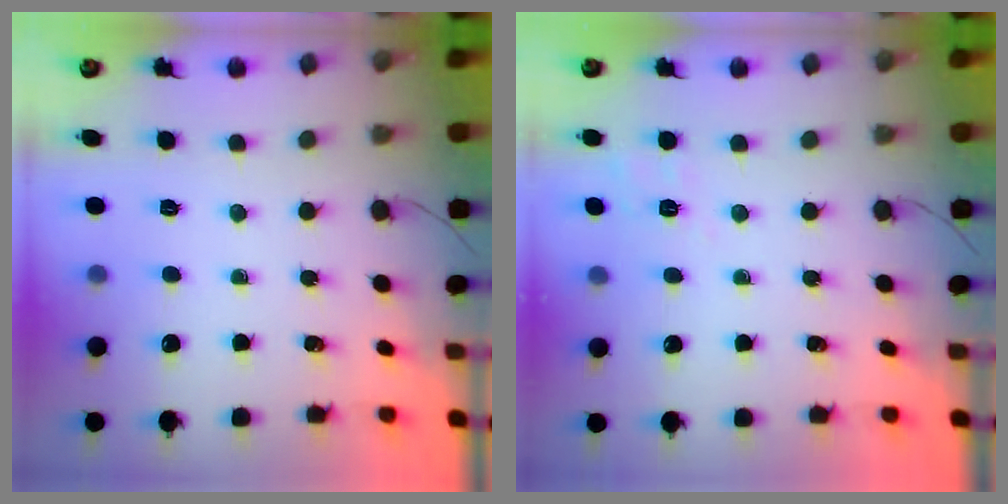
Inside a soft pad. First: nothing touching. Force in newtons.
{"total": 2.3, "press": 1.4, "slide": 1.9}